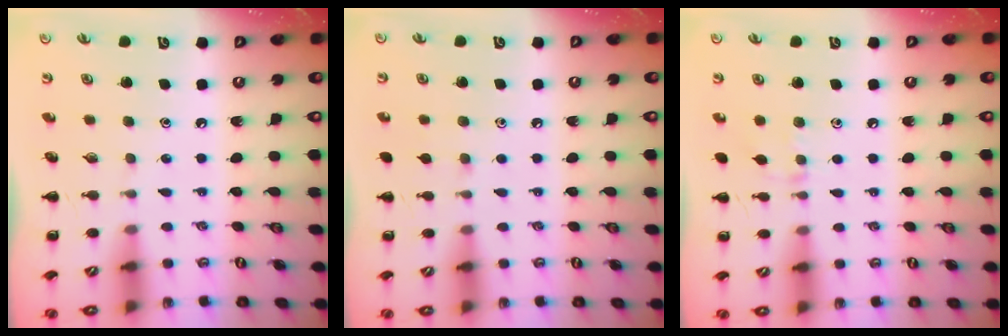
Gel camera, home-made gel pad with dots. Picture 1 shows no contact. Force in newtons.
{"total": 3.9, "press": 3.7, "slide": 1.4}
{"total": 4.2, "press": 3.9, "slide": 1.5}